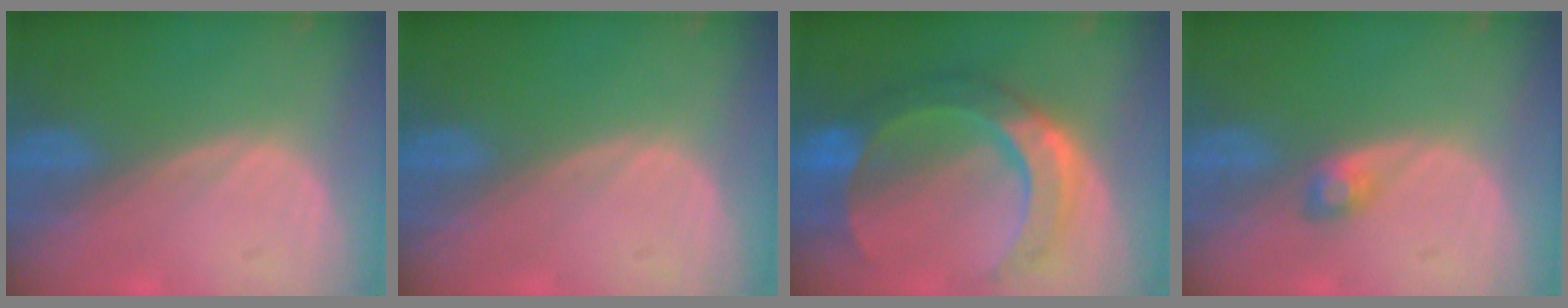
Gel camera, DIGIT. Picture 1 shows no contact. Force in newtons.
{"total": 0.0}
{"total": 9.8, "press": 9.8, "slide": 0.9}
{"total": 1.9, "press": 1.8, "slide": 0.2}